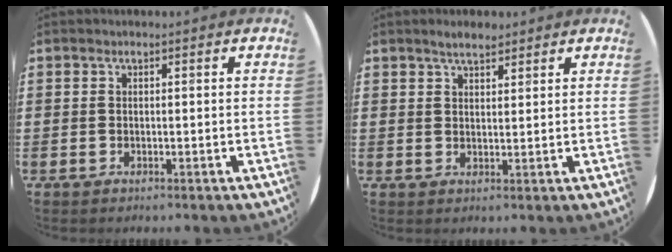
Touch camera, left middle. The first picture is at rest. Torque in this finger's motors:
{"motor_torque": [0.45, -0.39, 0.06, 0.01]}